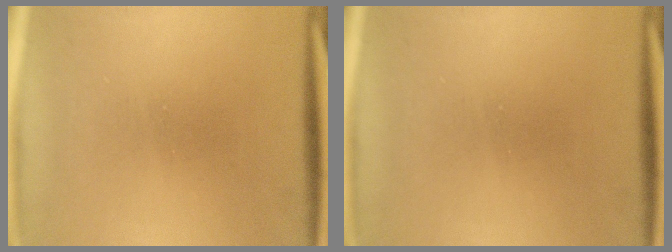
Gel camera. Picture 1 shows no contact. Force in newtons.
{"total": 0.0}